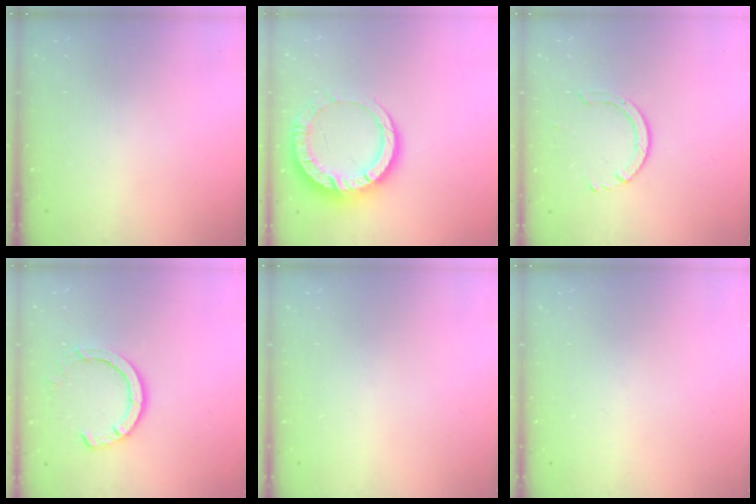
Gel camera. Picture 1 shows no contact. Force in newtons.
{"total": 14.4, "press": 14.3, "slide": 1.4}
{"total": 4.2, "press": 4.2, "slide": 0.3}
{"total": 8.5, "press": 8.4, "slide": 1.0}
{"total": 0.0}
{"total": 0.0}